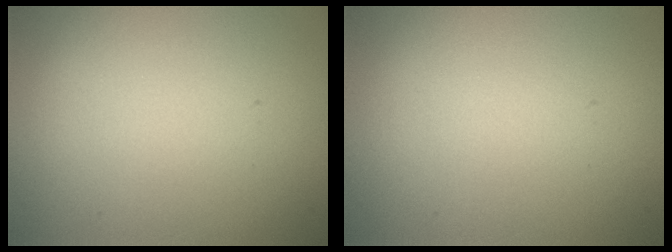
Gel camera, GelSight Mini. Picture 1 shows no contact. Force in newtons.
{"total": 0.0}